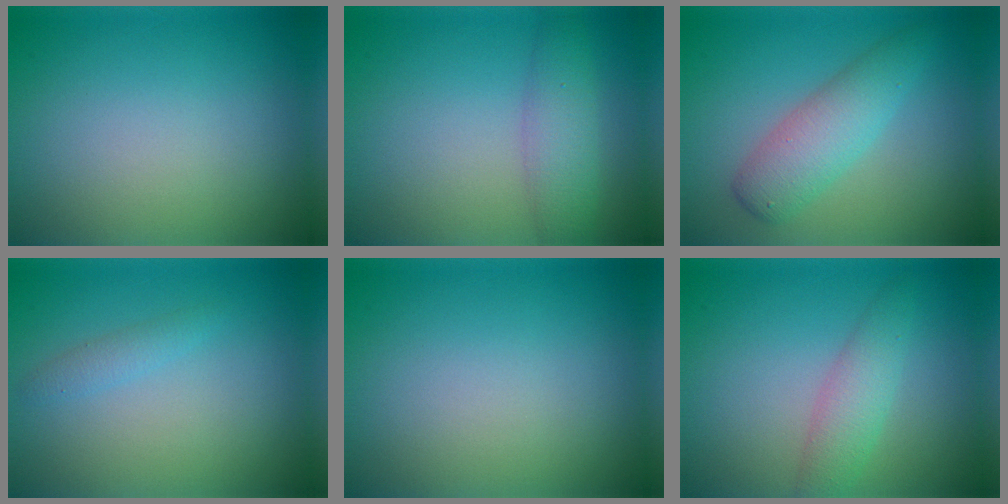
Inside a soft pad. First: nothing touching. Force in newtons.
{"total": 3.6, "press": 3.6, "slide": 0.0}
{"total": 4.1, "press": 4.1, "slide": 0.0}
{"total": 1.2, "press": 1.2, "slide": 0.1}
{"total": 0.0}
{"total": 2.9, "press": 2.9, "slide": 0.0}